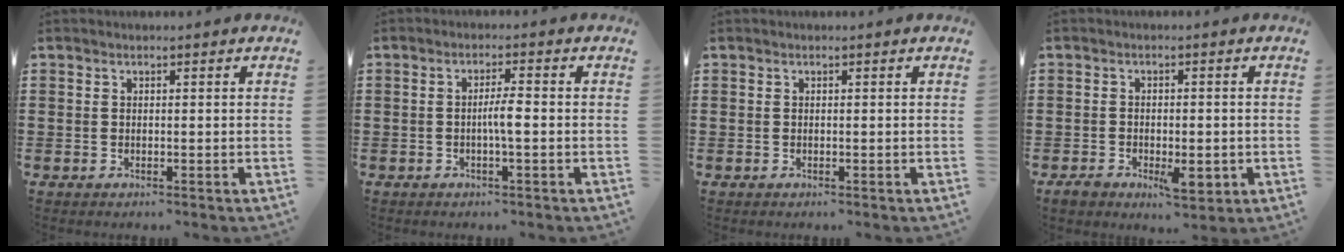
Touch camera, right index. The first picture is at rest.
{"total": 3.1, "force": [-0.5, 0.4, 3.1], "torque": [-0.062, -0.003, -0.013]}
{"total": 0.0}
{"total": 4.7, "force": [-1.9, 2.4, 3.5], "torque": [-0.070, 0.002, -0.035]}